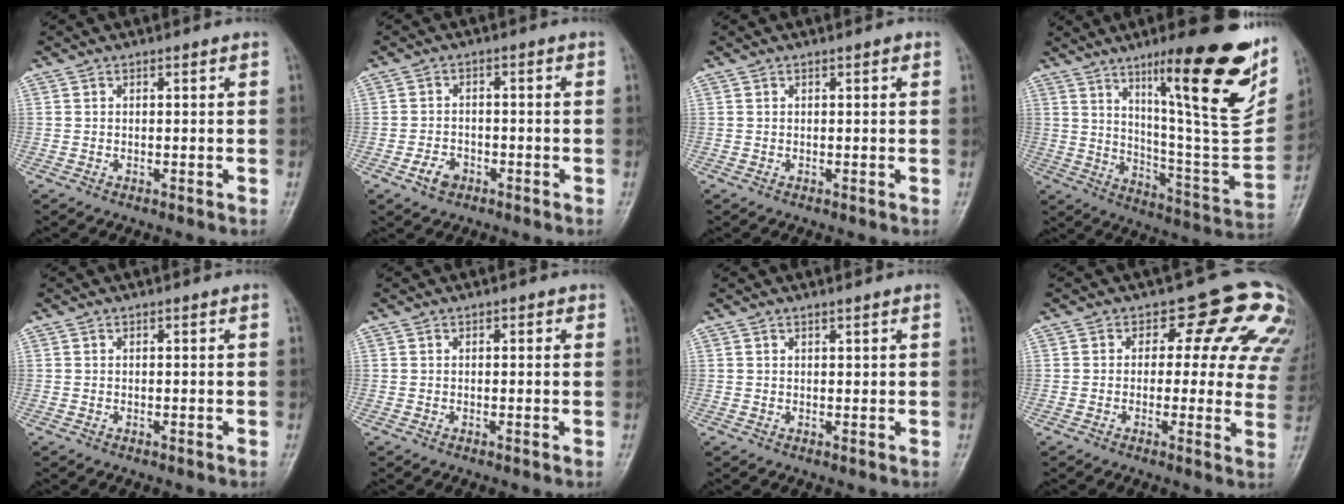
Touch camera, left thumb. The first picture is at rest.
{"total": 3.7, "force": [-2.1, 2.5, 1.6], "torque": [-0.023, 0.016, -0.038]}
{"total": 0.5, "force": [0.2, 0.2, 0.4], "torque": [-0.005, 0.003, -0.002]}
{"total": 27.5, "force": [14.3, 5.6, 22.9], "torque": [-0.301, -0.058, 0.224]}
{"total": 0.0}
{"total": 0.9, "force": [0.3, 0.6, 0.5], "torque": [0.001, 0.003, -0.001]}
{"total": 0.7, "force": [0.6, 0.1, 0.4], "torque": [-0.004, -0.004, 0.013]}
{"total": 13.0, "force": [5.8, 7.6, 8.9], "torque": [-0.050, -0.017, 0.040]}